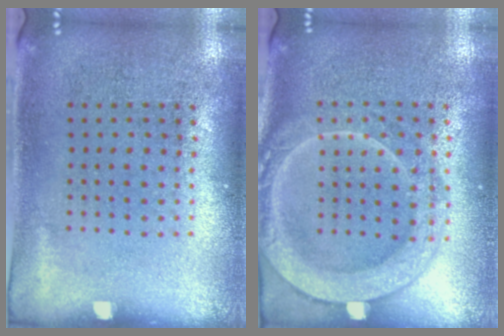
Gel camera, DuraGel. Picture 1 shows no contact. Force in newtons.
{"total": 2.0, "press": 2.0, "slide": 0.3}